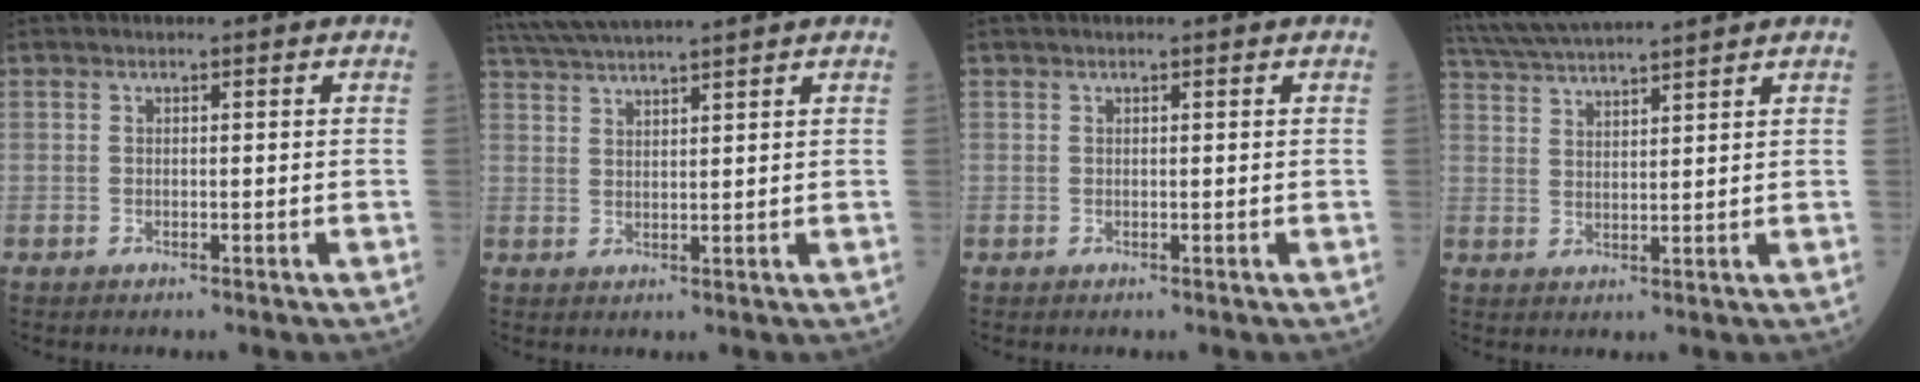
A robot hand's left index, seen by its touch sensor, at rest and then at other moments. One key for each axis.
{"total": 9.1, "fx": 8.1, "fy": -1.2, "fz": 4.0, "tx": -0.072, "ty": 0.026, "tz": 0.133}
{"total": 0.6, "fx": 0.5, "fy": -0.1, "fz": 0.3, "tx": -0.005, "ty": 0.007, "tz": 0.009}
{"total": 10.4, "fx": 9.5, "fy": -1.0, "fz": 4.1, "tx": -0.081, "ty": 0.024, "tz": 0.161}